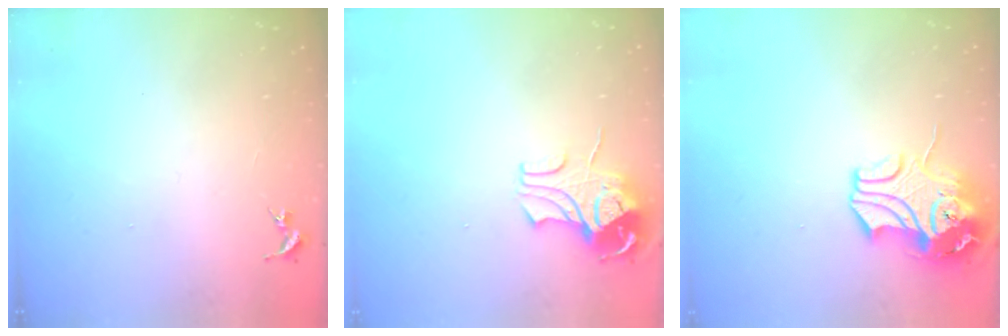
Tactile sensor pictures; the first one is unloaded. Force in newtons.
{"total": 9.4, "press": 9.4, "slide": 1.1}
{"total": 12.0, "press": 11.8, "slide": 2.0}